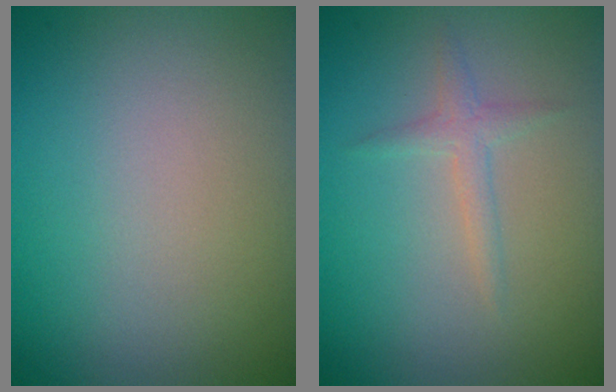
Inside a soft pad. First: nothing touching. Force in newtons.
{"total": 1.5, "press": 1.5, "slide": 0.0}